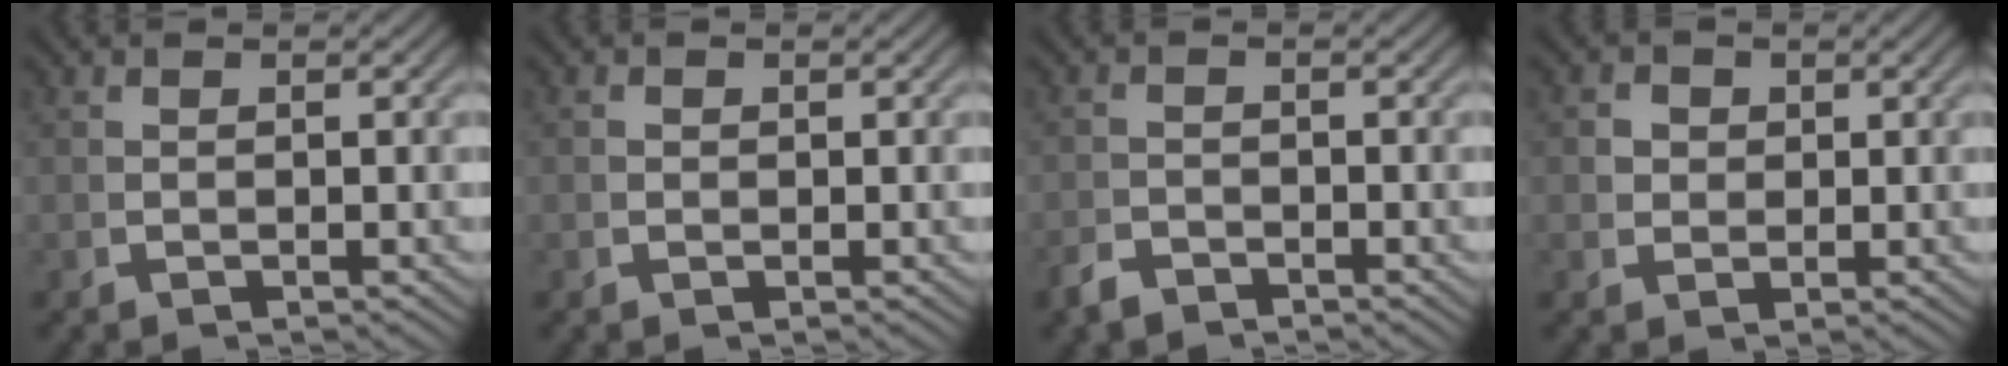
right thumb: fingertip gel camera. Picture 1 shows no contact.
{"total": 0.7, "force": [0.0, 0.7, 0.1], "torque": [-0.005, -0.005, 0.001]}
{"total": 1.7, "force": [-1.7, 0.3, 0.0], "torque": [0.005, -0.006, -0.030]}
{"total": 2.7, "force": [0.9, 2.3, 1.0], "torque": [-0.027, -0.009, 0.020]}